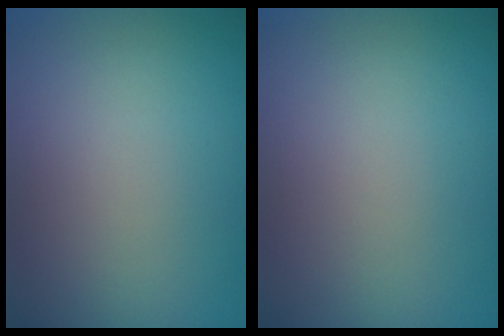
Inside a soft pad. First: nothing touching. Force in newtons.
{"total": 0.0}